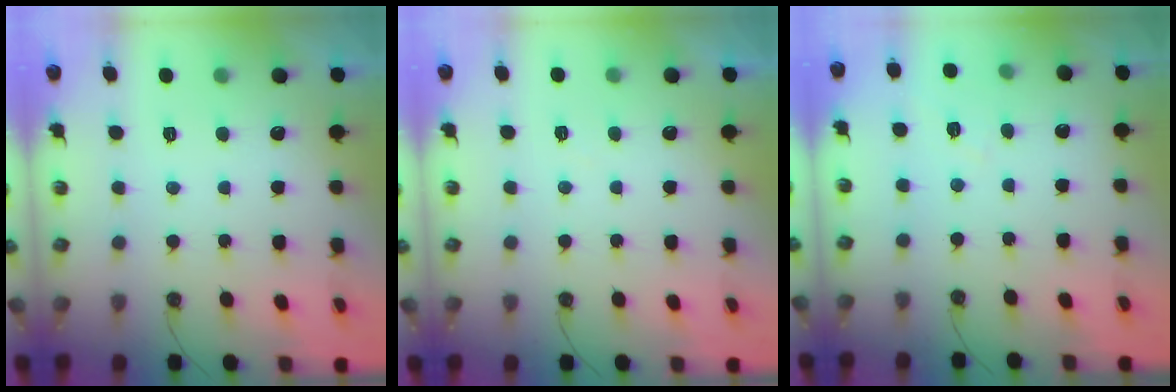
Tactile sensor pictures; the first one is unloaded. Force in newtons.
{"total": 3.1, "press": 3.1, "slide": 0.6}
{"total": 4.4, "press": 4.4, "slide": 0.6}